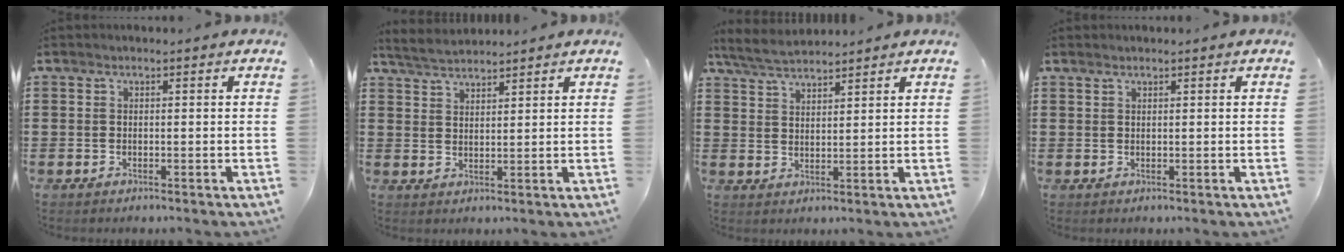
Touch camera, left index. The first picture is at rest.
{"total": 3.5, "force": [3.4, 0.5, 0.7], "torque": [-0.024, -0.006, 0.063]}
{"total": 4.3, "force": [4.0, 0.7, 1.4], "torque": [-0.041, -0.008, 0.074]}
{"total": 0.7, "force": [0.6, 0.2, 0.2], "torque": [-0.006, -0.001, 0.014]}